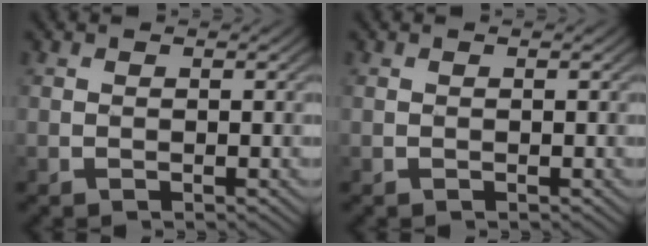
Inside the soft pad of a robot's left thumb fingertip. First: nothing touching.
{"total": 0.0}